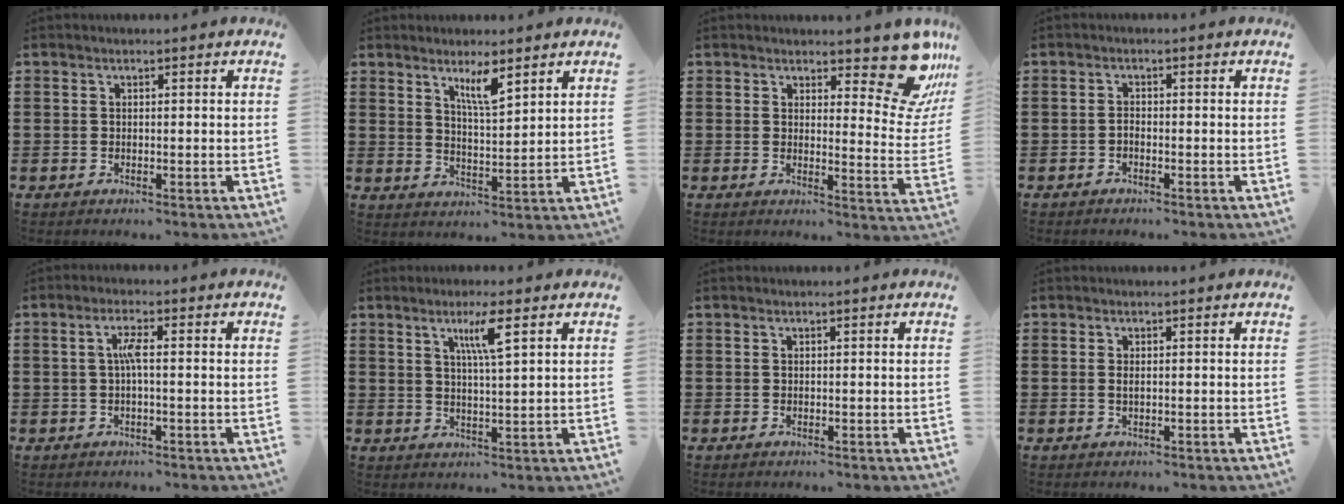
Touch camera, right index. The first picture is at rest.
{"total": 5.0, "force": [3.4, 0.8, 3.5], "torque": [-0.069, -0.003, 0.058]}
{"total": 11.0, "force": [8.1, 3.5, 6.5], "torque": [-0.084, -0.049, 0.142]}
{"total": 0.8, "force": [-0.5, 0.4, 0.5], "torque": [-0.013, -0.002, -0.009]}
{"total": 3.6, "force": [-0.1, 0.3, 3.6], "torque": [-0.068, 0.002, -0.006]}
{"total": 5.0, "force": [2.6, 0.1, 4.3], "torque": [-0.084, -0.002, 0.039]}
{"total": 0.0}
{"total": 0.9, "force": [0.2, 0.2, 0.8], "torque": [-0.017, 0.001, 0.003]}